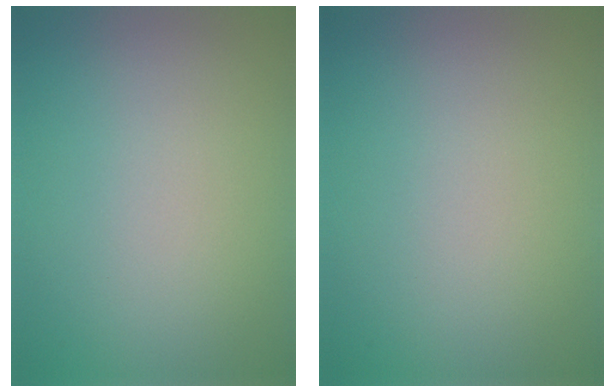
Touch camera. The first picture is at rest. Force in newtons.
{"total": 0.0}